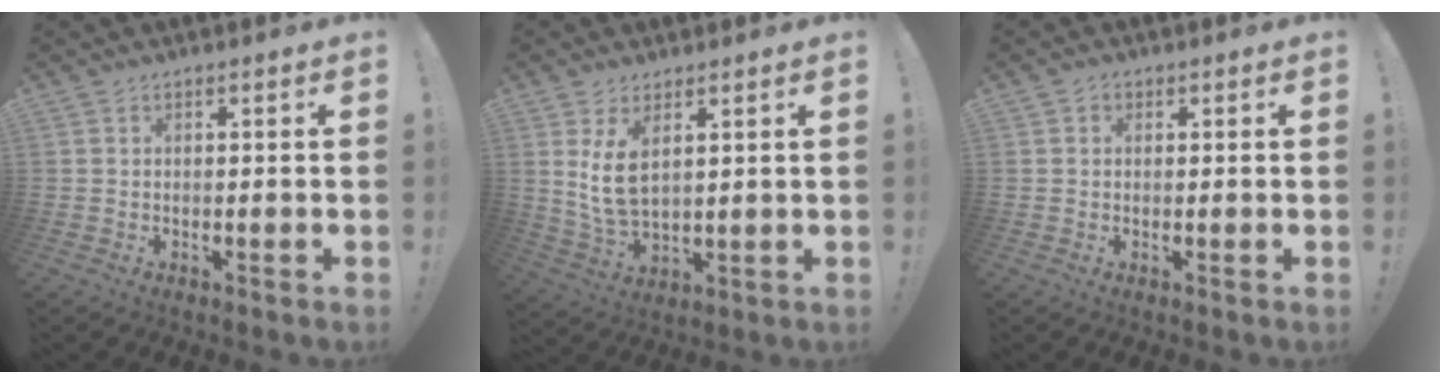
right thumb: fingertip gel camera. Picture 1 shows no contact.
{"total": 8.6, "force": [3.3, 4.5, 6.5], "torque": [-0.123, -0.016, 0.061]}
{"total": 1.3, "force": [0.2, 1.2, 0.5], "torque": [-0.011, 0.005, 0.002]}